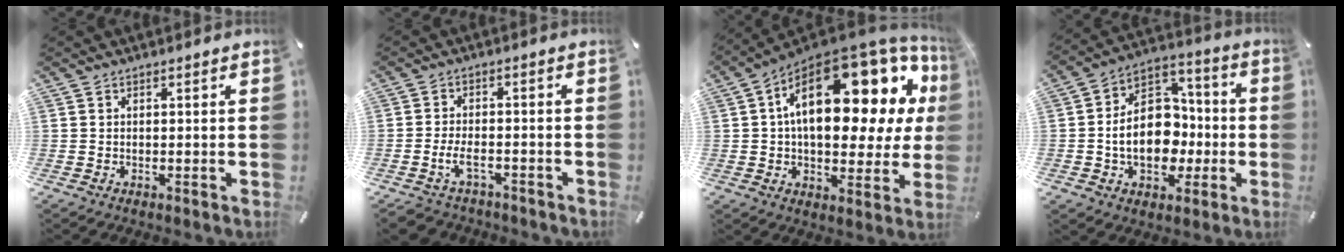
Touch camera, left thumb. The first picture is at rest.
{"total": 5.7, "force": [-2.9, 3.1, 3.7], "torque": [-0.087, 0.011, -0.058]}
{"total": 24.0, "force": [8.0, 12.8, 18.7], "torque": [-0.285, -0.057, 0.136]}
{"total": 15.4, "force": [-2.7, 11.7, 9.7], "torque": [-0.176, 0.013, -0.045]}